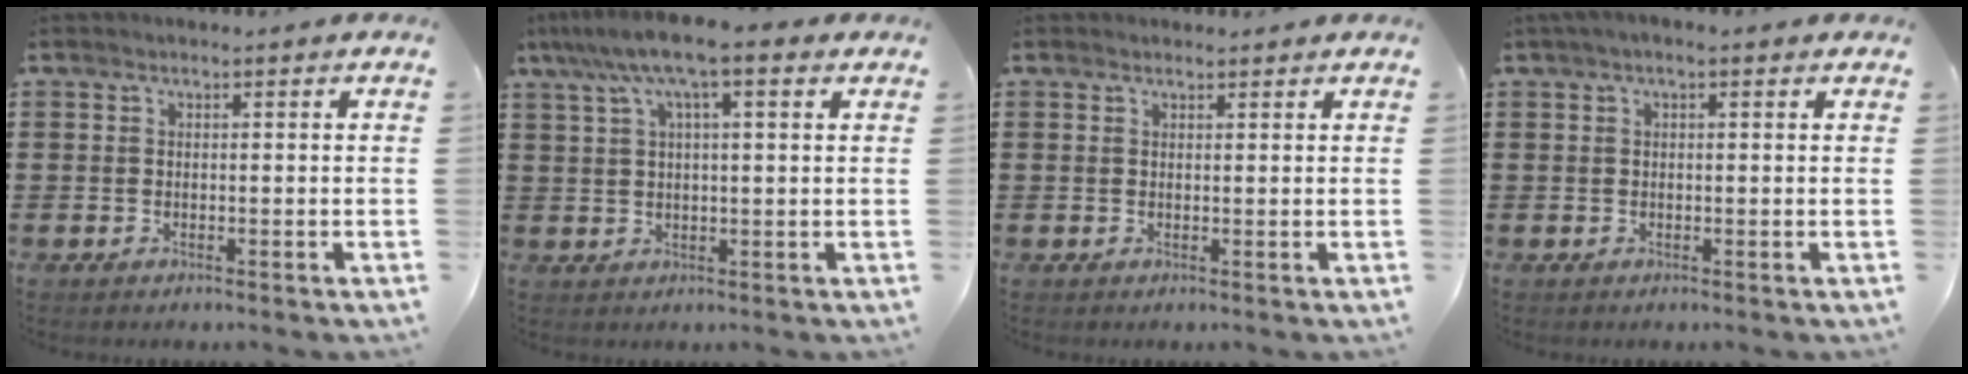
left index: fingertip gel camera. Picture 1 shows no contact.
{"total": 8.4, "force": [4.8, 1.5, 6.8], "torque": [-0.141, 0.002, 0.083]}
{"total": 0.9, "force": [0.8, 0.3, 0.1], "torque": [-0.004, 0.002, 0.015]}
{"total": 1.4, "force": [0.4, 0.5, 1.3], "torque": [-0.024, 0.004, 0.005]}